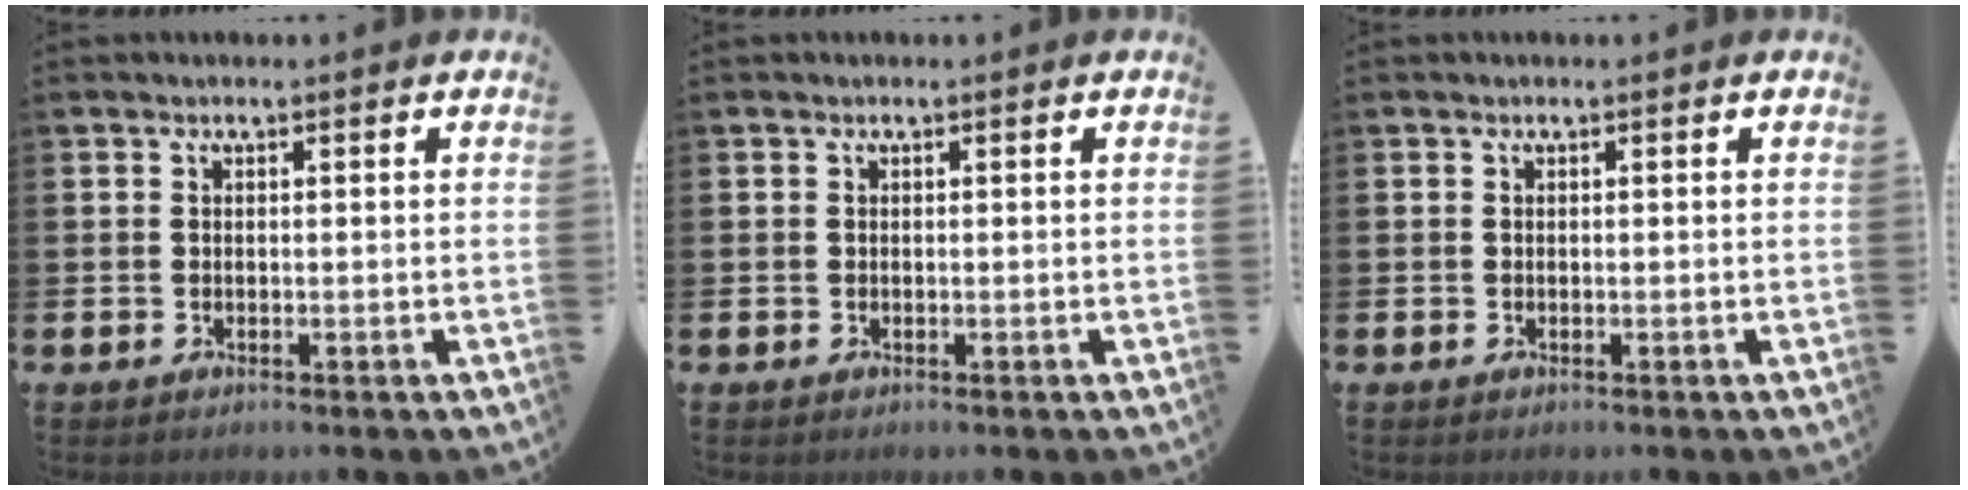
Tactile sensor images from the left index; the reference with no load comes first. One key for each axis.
{"total": 0.0}
{"total": 0.0}